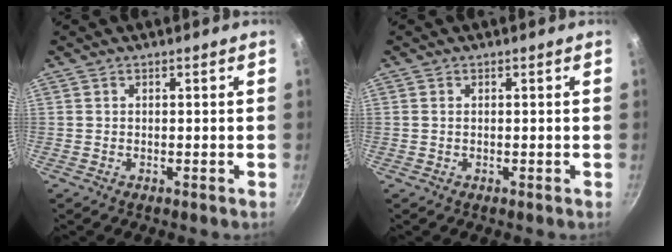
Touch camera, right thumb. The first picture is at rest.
{"total": 0.5, "force": [0.1, 0.3, 0.4], "torque": [-0.010, 0.001, 0.001]}